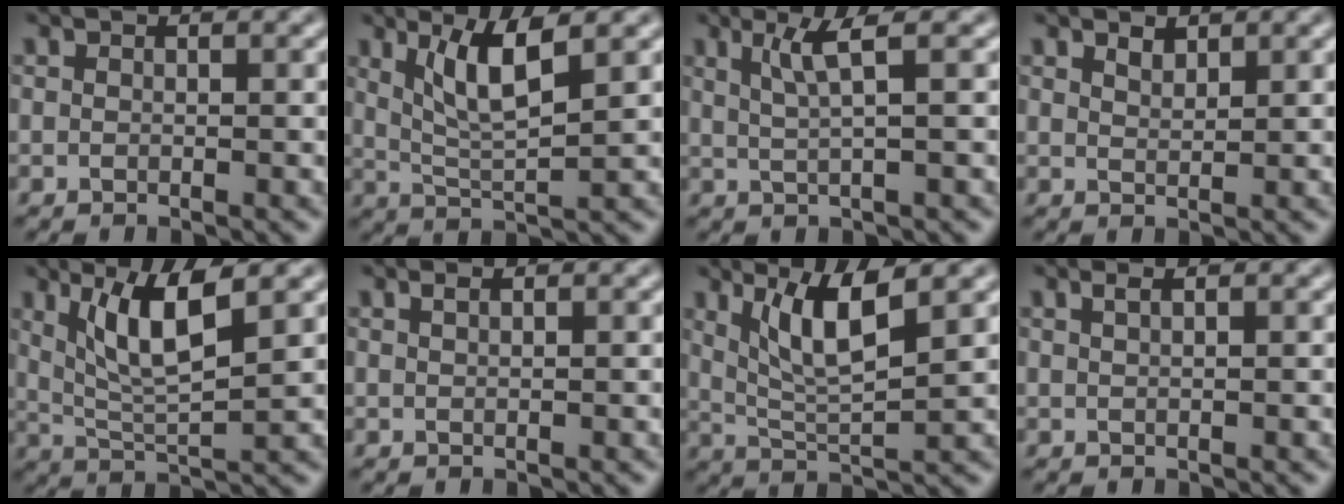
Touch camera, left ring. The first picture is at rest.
{"total": 4.8, "force": [2.0, 1.0, 4.3], "torque": [-0.086, -0.007, 0.043]}
{"total": 2.8, "force": [1.2, 0.4, 2.5], "torque": [-0.045, -0.002, 0.024]}
{"total": 1.2, "force": [1.0, 0.4, 0.4], "torque": [-0.010, -0.001, 0.021]}
{"total": 6.0, "force": [2.3, 1.2, 5.4], "torque": [-0.103, -0.007, 0.048]}
{"total": 0.6, "force": [0.4, 0.1, 0.4], "torque": [-0.006, 0.000, 0.009]}
{"total": 5.4, "force": [2.3, 1.1, 4.7], "torque": [-0.094, -0.007, 0.048]}
{"total": 0.8, "force": [0.5, 0.2, 0.6], "torque": [-0.009, 0.001, 0.009]}